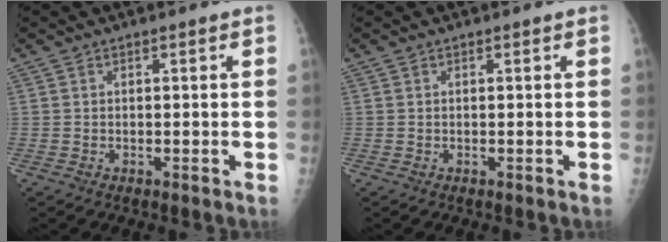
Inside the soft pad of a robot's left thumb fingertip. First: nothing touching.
{"total": 0.0}